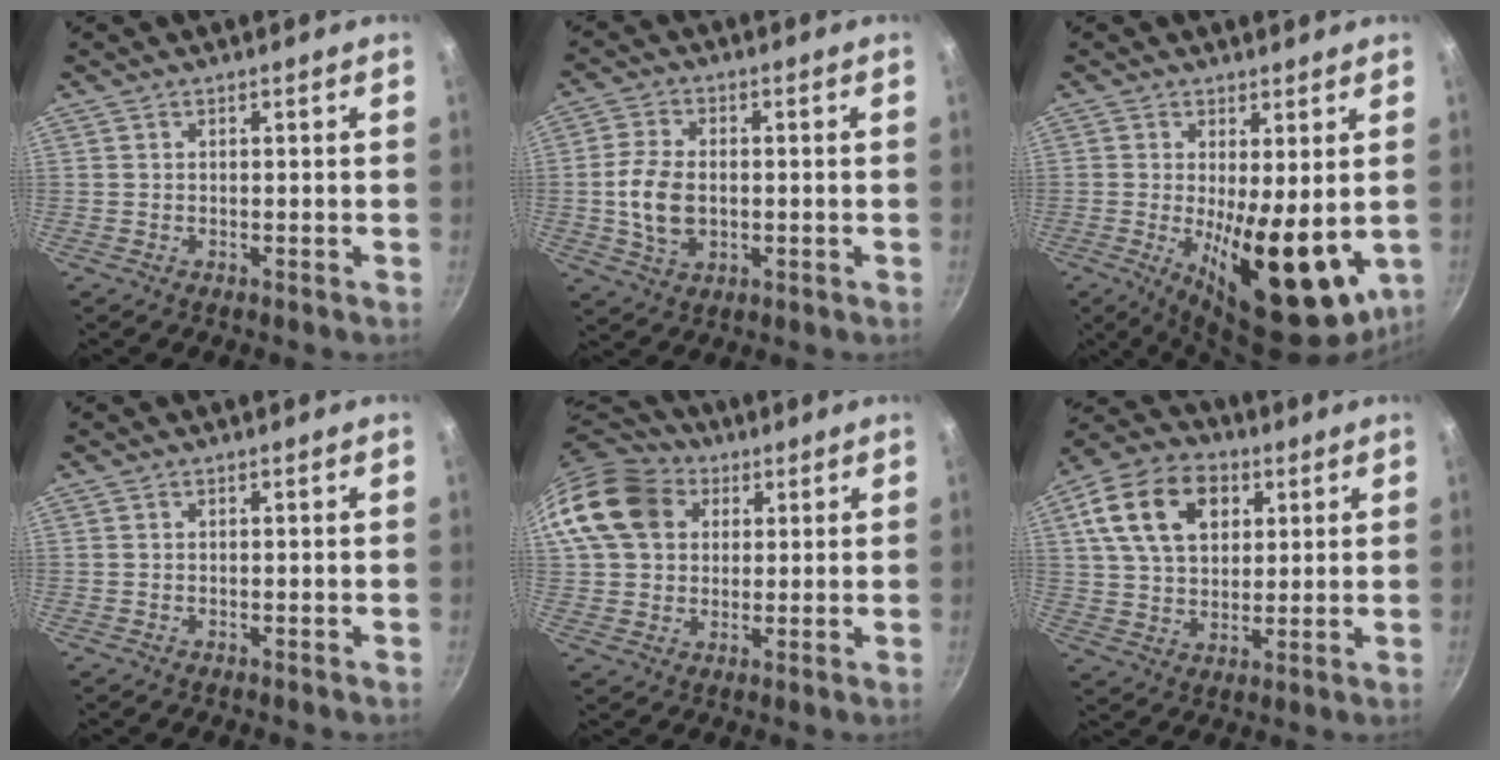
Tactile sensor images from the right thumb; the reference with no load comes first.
{"total": 8.7, "force": [-0.6, 5.8, 6.5], "torque": [-0.125, 0.007, -0.012]}
{"total": 16.0, "force": [-1.5, 6.0, 14.7], "torque": [-0.191, -0.025, -0.006]}
{"total": 0.0}
{"total": 15.1, "force": [4.7, 12.0, 7.9], "torque": [-0.132, 0.017, 0.074]}
{"total": 16.0, "force": [5.6, 11.0, 10.2], "torque": [-0.161, 0.002, 0.087]}